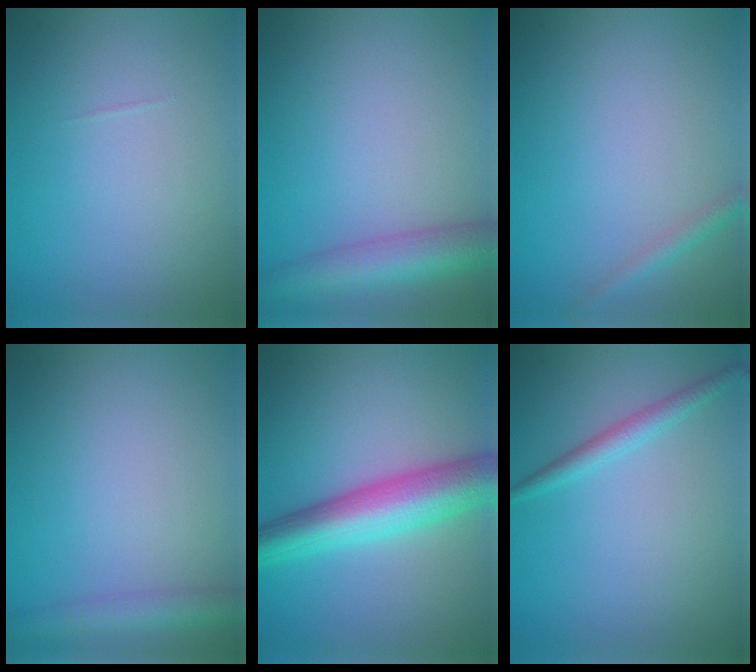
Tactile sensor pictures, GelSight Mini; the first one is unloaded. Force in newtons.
{"total": 5.2, "press": 5.2, "slide": 0.2}
{"total": 1.3, "press": 1.3, "slide": 0.1}
{"total": 3.1, "press": 3.1, "slide": 0.1}
{"total": 7.5, "press": 7.5, "slide": 0.1}
{"total": 1.8, "press": 1.8, "slide": 0.0}